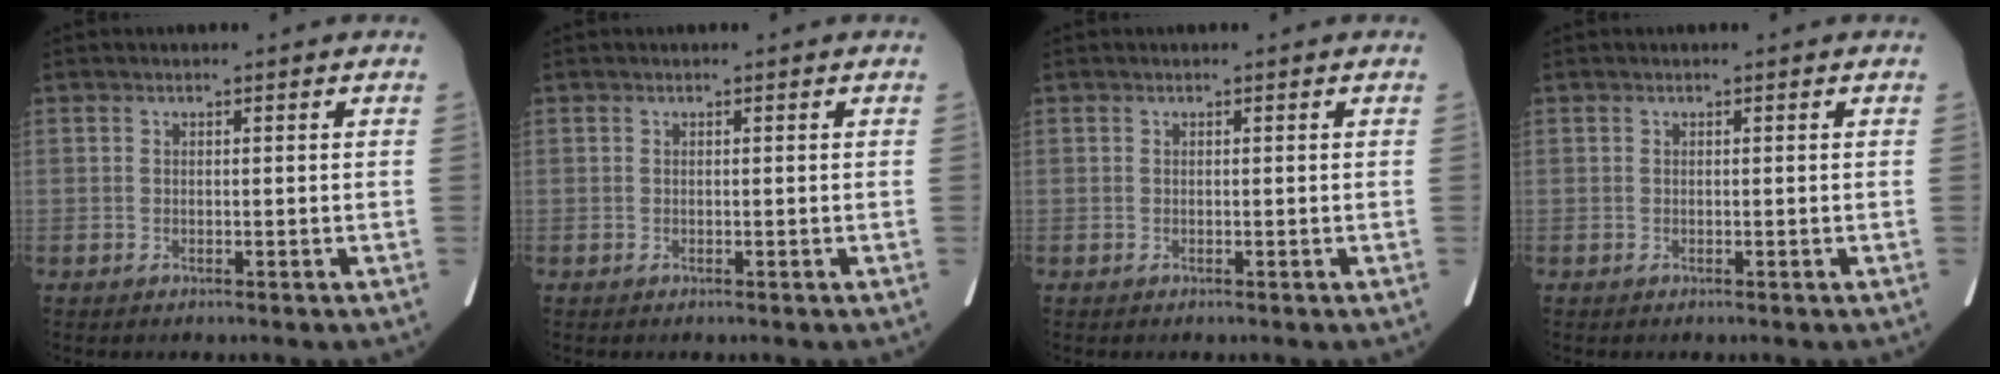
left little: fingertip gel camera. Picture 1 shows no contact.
{"total": 0.0}
{"total": 0.0}
{"total": 0.0}